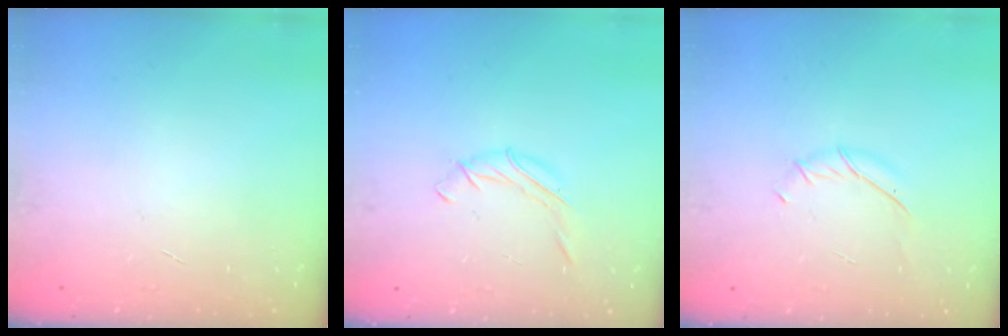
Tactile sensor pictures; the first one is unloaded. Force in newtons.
{"total": 7.1, "press": 7.1, "slide": 1.1}
{"total": 5.9, "press": 5.7, "slide": 1.4}